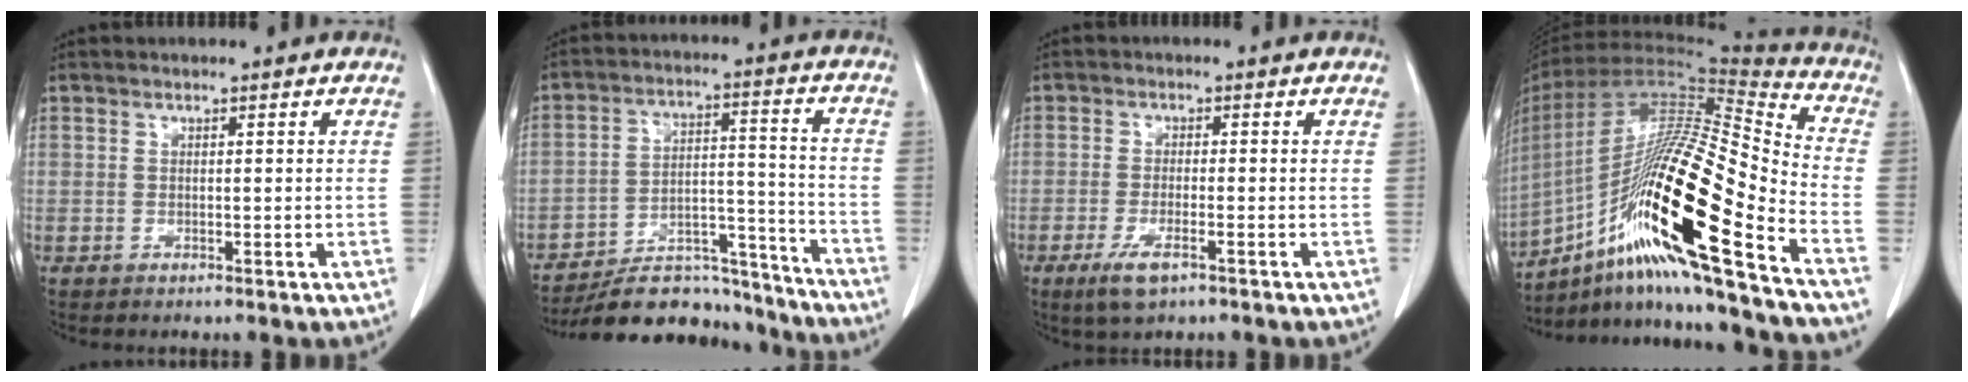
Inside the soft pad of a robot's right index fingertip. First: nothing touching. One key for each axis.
{"total": 15.0, "fx": -14.0, "fy": 4.2, "fz": 3.3, "tx": -0.035, "ty": 0.043, "tz": -0.213}
{"total": 4.4, "fx": -2.5, "fy": 1.0, "fz": 3.4, "tx": -0.072, "ty": -0.007, "tz": -0.044}
{"total": 27.1, "fx": -13.7, "fy": 1.5, "fz": 23.3, "tx": -0.435, "ty": -0.026, "tz": -0.251}